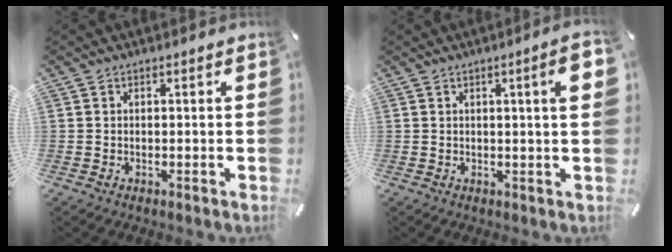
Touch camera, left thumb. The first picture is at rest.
{"total": 5.8, "force": [1.3, 0.5, 5.6], "torque": [-0.088, -0.006, 0.016]}